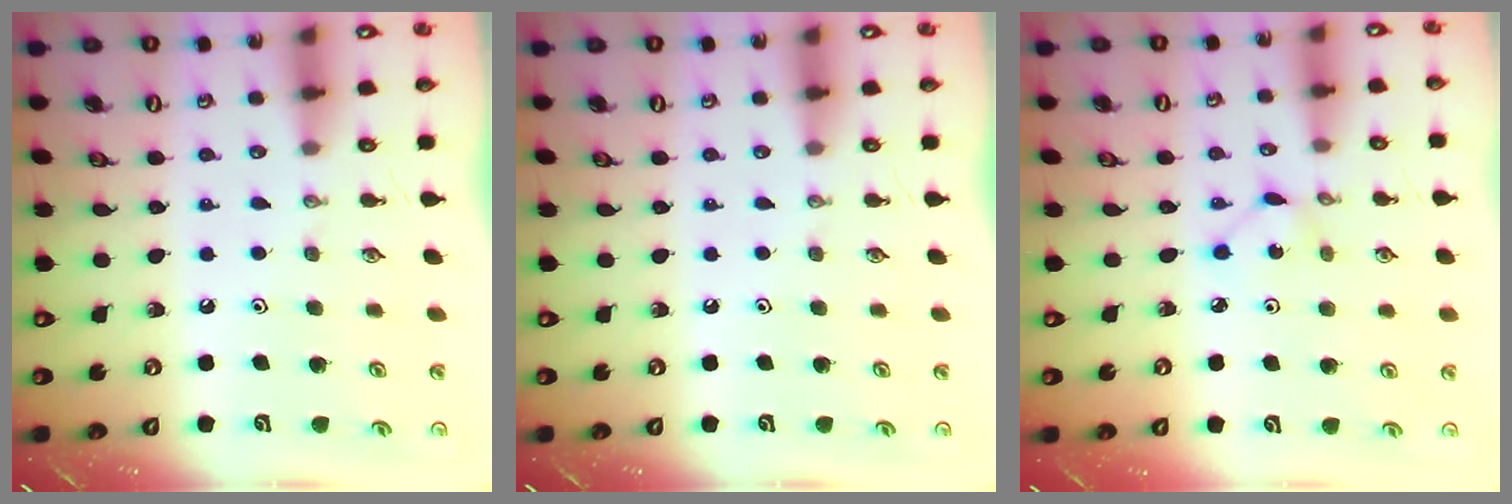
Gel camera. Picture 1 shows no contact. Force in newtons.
{"total": 0.0}
{"total": 2.2, "press": 2.2, "slide": 0.3}